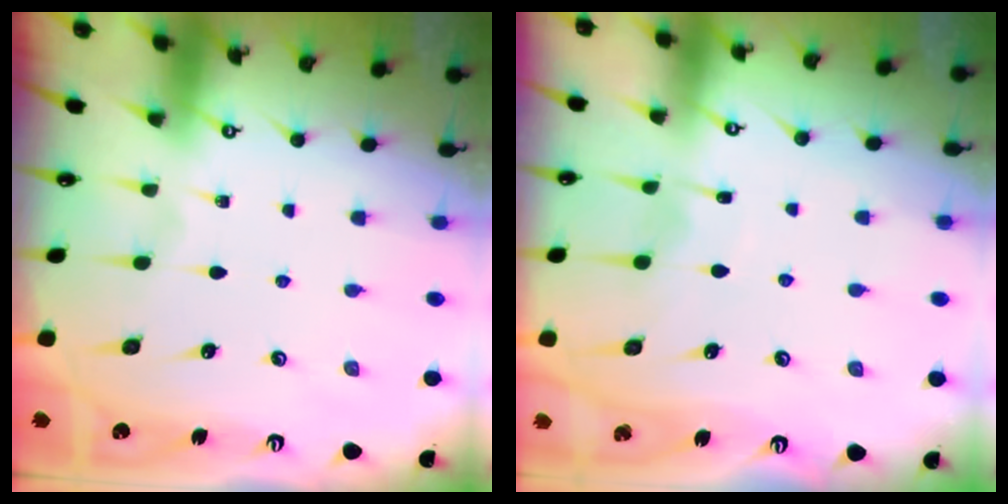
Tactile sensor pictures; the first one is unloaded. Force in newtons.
{"total": 4.7, "press": 4.7, "slide": 0.6}